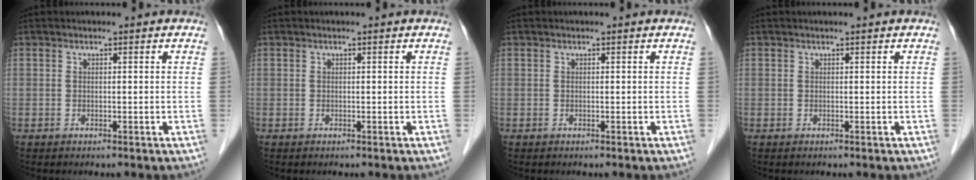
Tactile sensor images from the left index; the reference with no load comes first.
{"total": 0.0}
{"total": 0.0}
{"total": 0.6, "force": [0.5, -0.1, 0.2], "torque": [-0.005, 0.003, 0.011]}